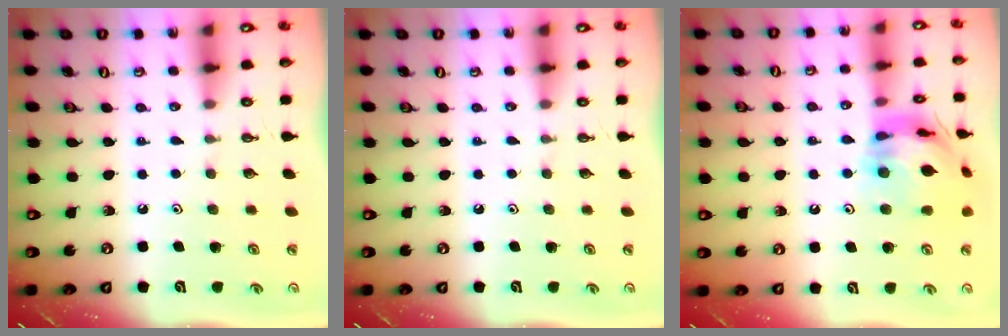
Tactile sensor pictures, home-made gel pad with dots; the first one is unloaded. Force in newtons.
{"total": 0.0}
{"total": 17.0, "press": 16.9, "slide": 2.0}